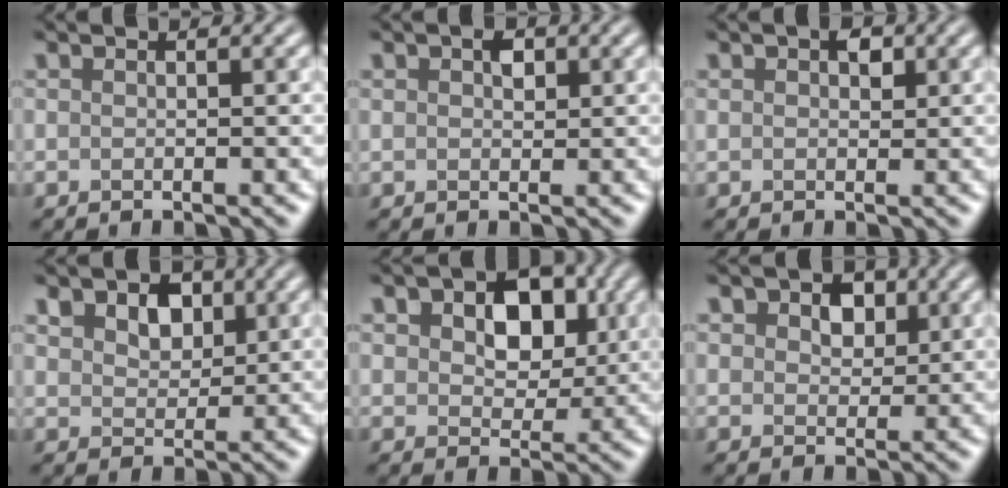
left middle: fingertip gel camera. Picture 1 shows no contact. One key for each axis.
{"total": 0.7, "fx": 0.3, "fy": -0.3, "fz": -0.5, "tx": -0.010, "ty": 0.011, "tz": 0.023}
{"total": 0.6, "fx": 0.4, "fy": -0.2, "fz": -0.4, "tx": -0.011, "ty": 0.013, "tz": 0.024}
{"total": 3.4, "fx": 2.4, "fy": 2.1, "fz": 1.1, "tx": -0.041, "ty": 0.026, "tz": 0.042}
{"total": 5.6, "fx": 2.2, "fy": 3.8, "fz": 3.5, "tx": -0.071, "ty": 0.020, "tz": 0.043}
{"total": 3.2, "fx": 2.2, "fy": 2.0, "fz": 1.1, "tx": -0.038, "ty": 0.024, "tz": 0.033}